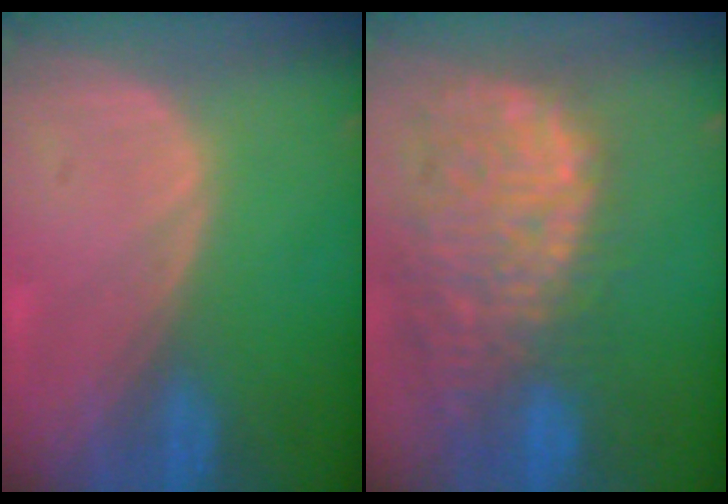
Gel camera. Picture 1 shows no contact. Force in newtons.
{"total": 14.4, "press": 11.9, "slide": 8.2}